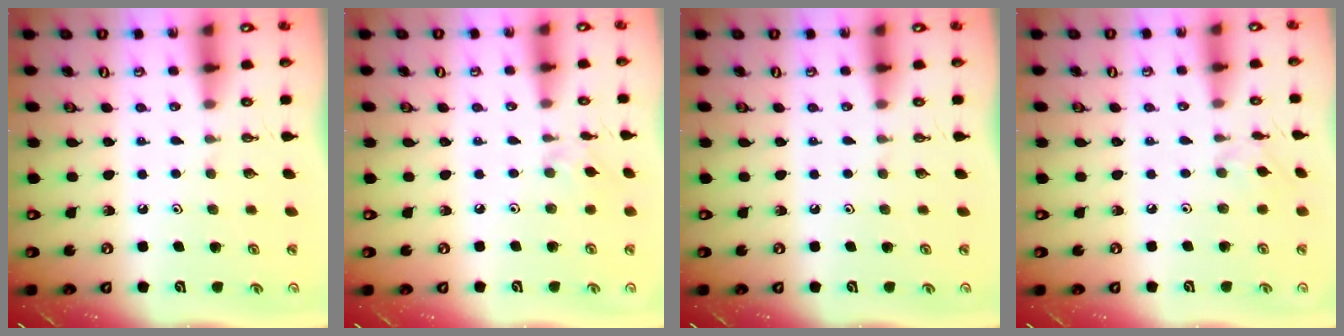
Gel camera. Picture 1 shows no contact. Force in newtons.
{"total": 1.8, "press": 1.7, "slide": 0.5}
{"total": 0.0}
{"total": 1.5, "press": 1.4, "slide": 0.5}